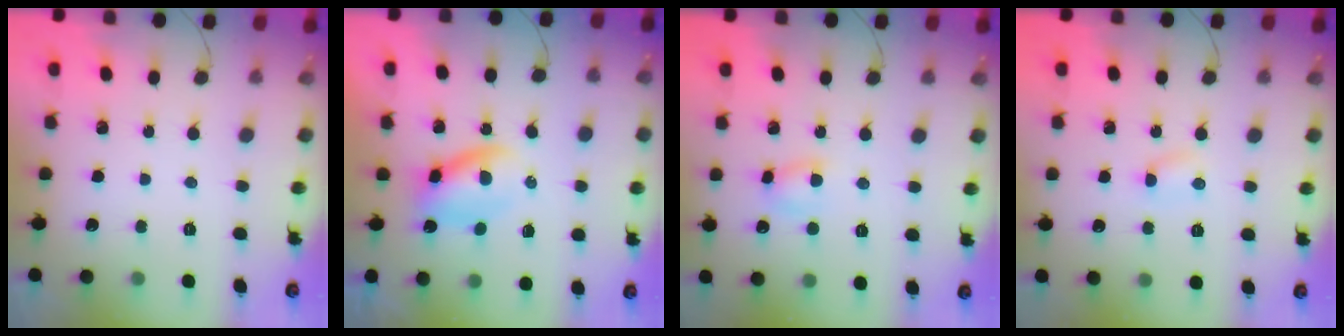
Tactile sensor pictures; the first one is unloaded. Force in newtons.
{"total": 4.7, "press": 4.7, "slide": 0.5}
{"total": 4.7, "press": 4.6, "slide": 0.9}
{"total": 1.8, "press": 1.7, "slide": 0.5}